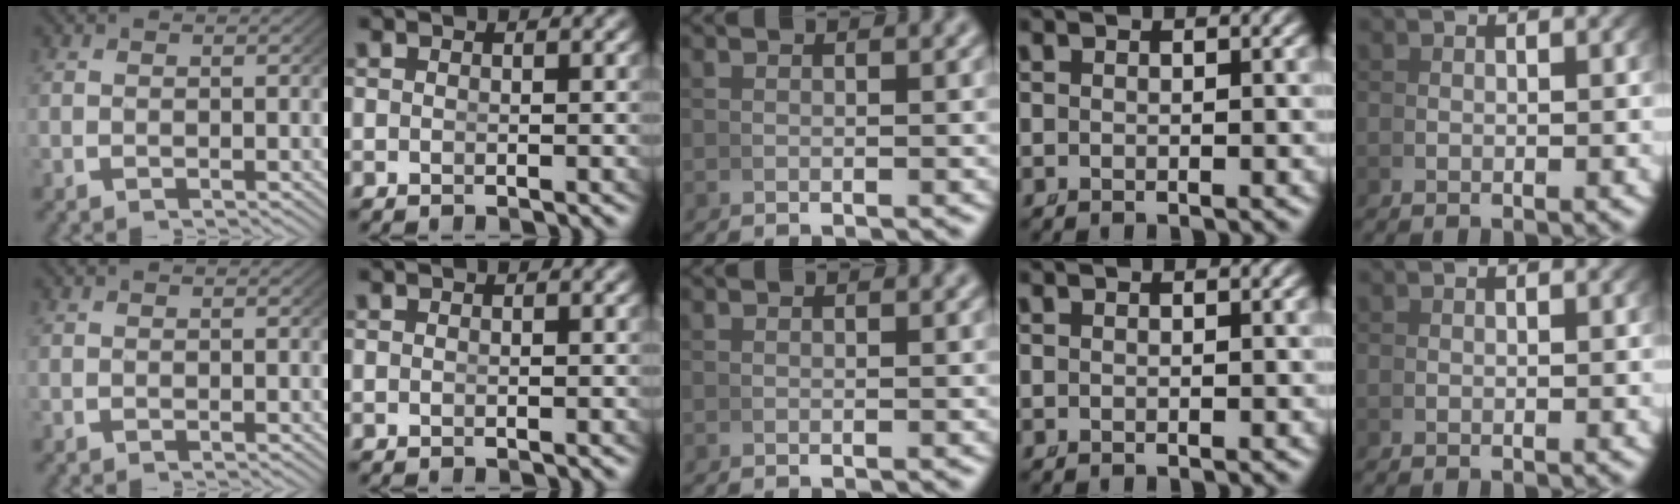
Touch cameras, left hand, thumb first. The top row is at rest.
{}